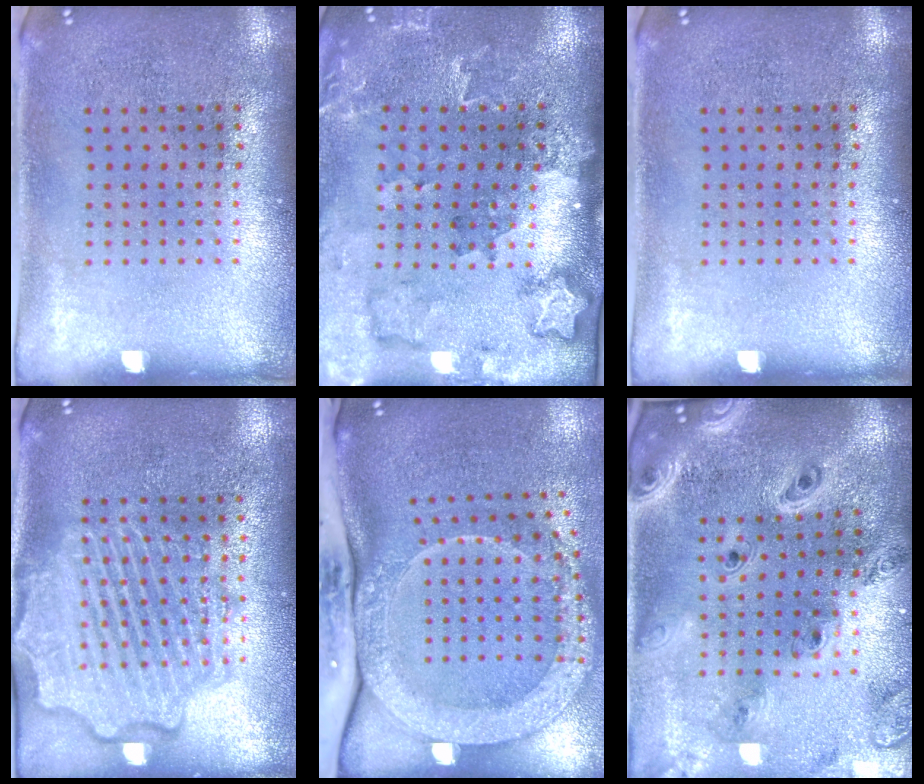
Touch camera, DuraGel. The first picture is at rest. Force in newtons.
{"total": 1.9, "press": 1.8, "slide": 0.4}
{"total": 0.0}
{"total": 4.4, "press": 4.3, "slide": 0.5}
{"total": 3.3, "press": 2.3, "slide": 2.3}
{"total": 2.8, "press": 2.4, "slide": 1.4}